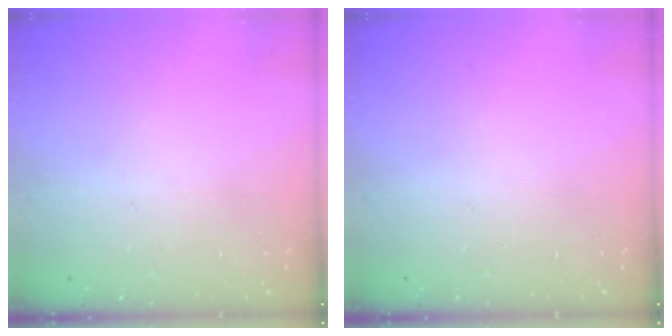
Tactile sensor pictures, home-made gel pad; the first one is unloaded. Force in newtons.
{"total": 0.0}